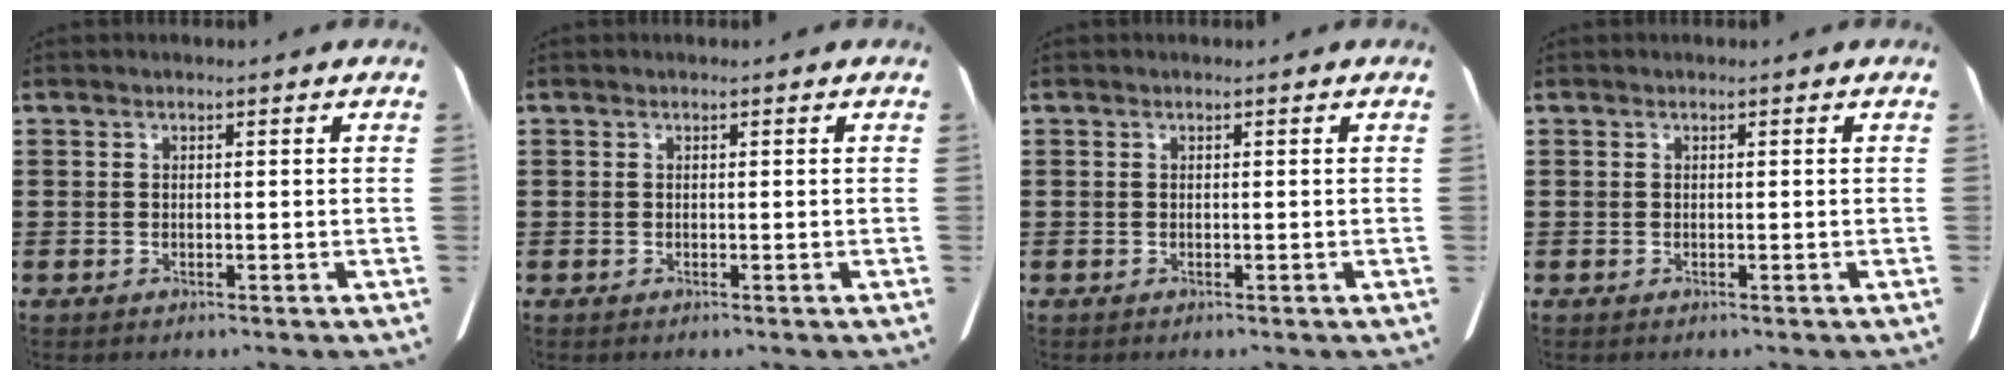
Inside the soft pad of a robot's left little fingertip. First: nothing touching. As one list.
[{"total": 0.0}, {"total": 0.0}, {"total": 0.0}]